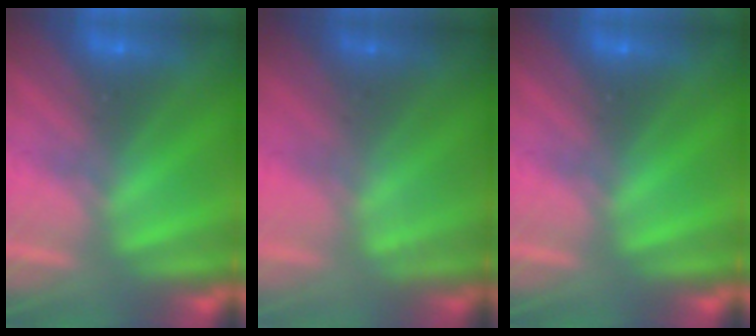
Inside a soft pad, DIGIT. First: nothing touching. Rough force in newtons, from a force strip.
{"total": 1.3}
{"total": 0.0}